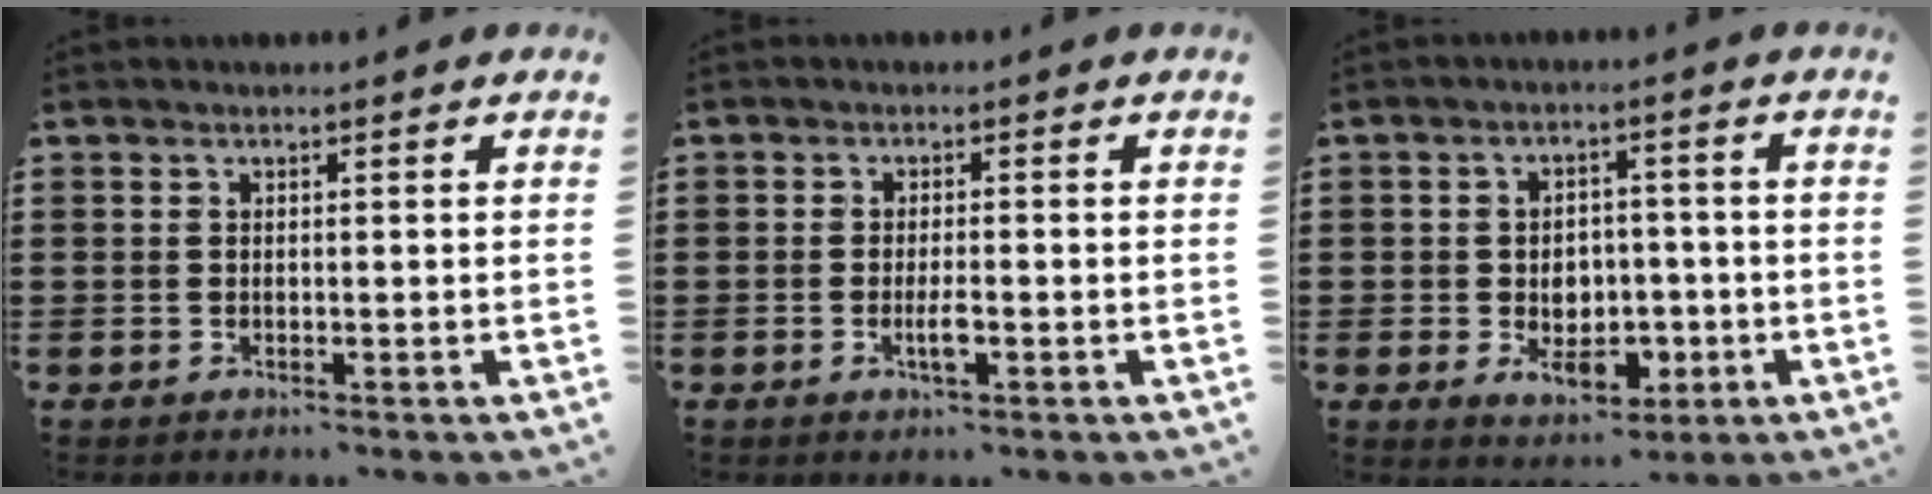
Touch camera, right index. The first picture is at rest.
{"total": 2.8, "force": [-1.0, 0.6, 2.5], "torque": [-0.051, -0.001, -0.019]}
{"total": 5.7, "force": [-1.6, 4.4, 3.3], "torque": [-0.039, 0.004, -0.031]}